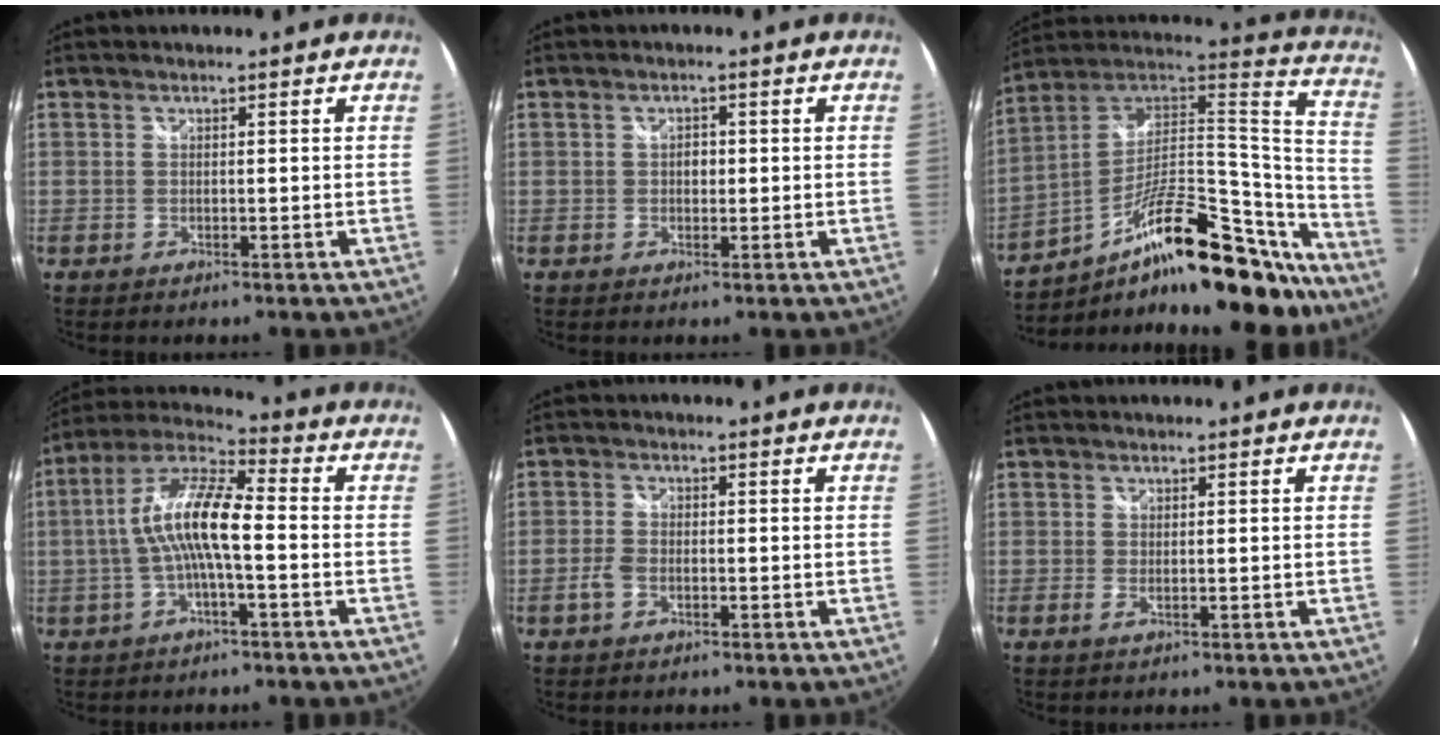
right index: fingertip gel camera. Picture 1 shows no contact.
{"total": 1.7, "force": [0.0, 1.4, 1.0], "torque": [-0.014, 0.004, -0.002]}
{"total": 30.3, "force": [-19.6, 11.3, 20.2], "torque": [-0.289, 0.031, -0.291]}
{"total": 11.7, "force": [-1.2, 2.7, 11.3], "torque": [-0.227, 0.018, -0.027]}
{"total": 3.0, "force": [-1.4, 1.7, 2.1], "torque": [-0.055, 0.003, -0.029]}
{"total": 1.0, "force": [-0.2, 0.5, 0.8], "torque": [-0.018, -0.002, -0.004]}